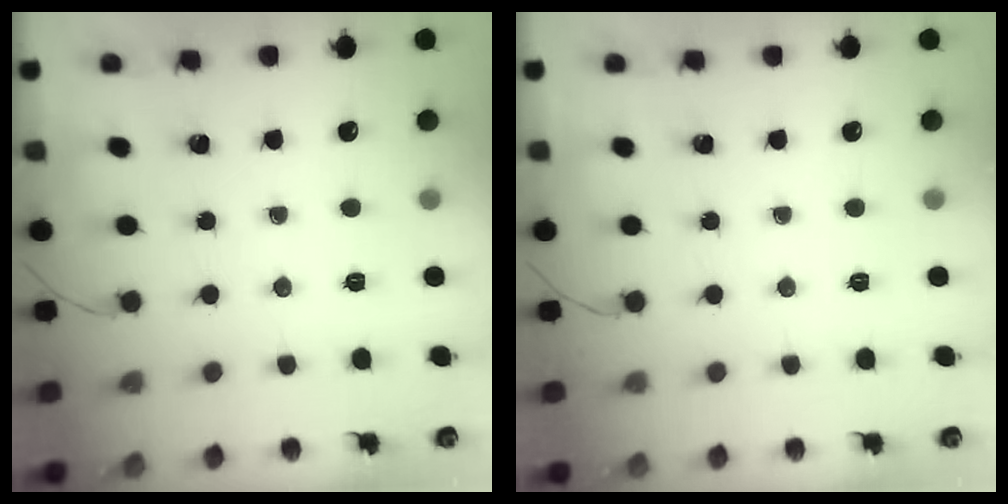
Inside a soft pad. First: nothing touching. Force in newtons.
{"total": 0.0}